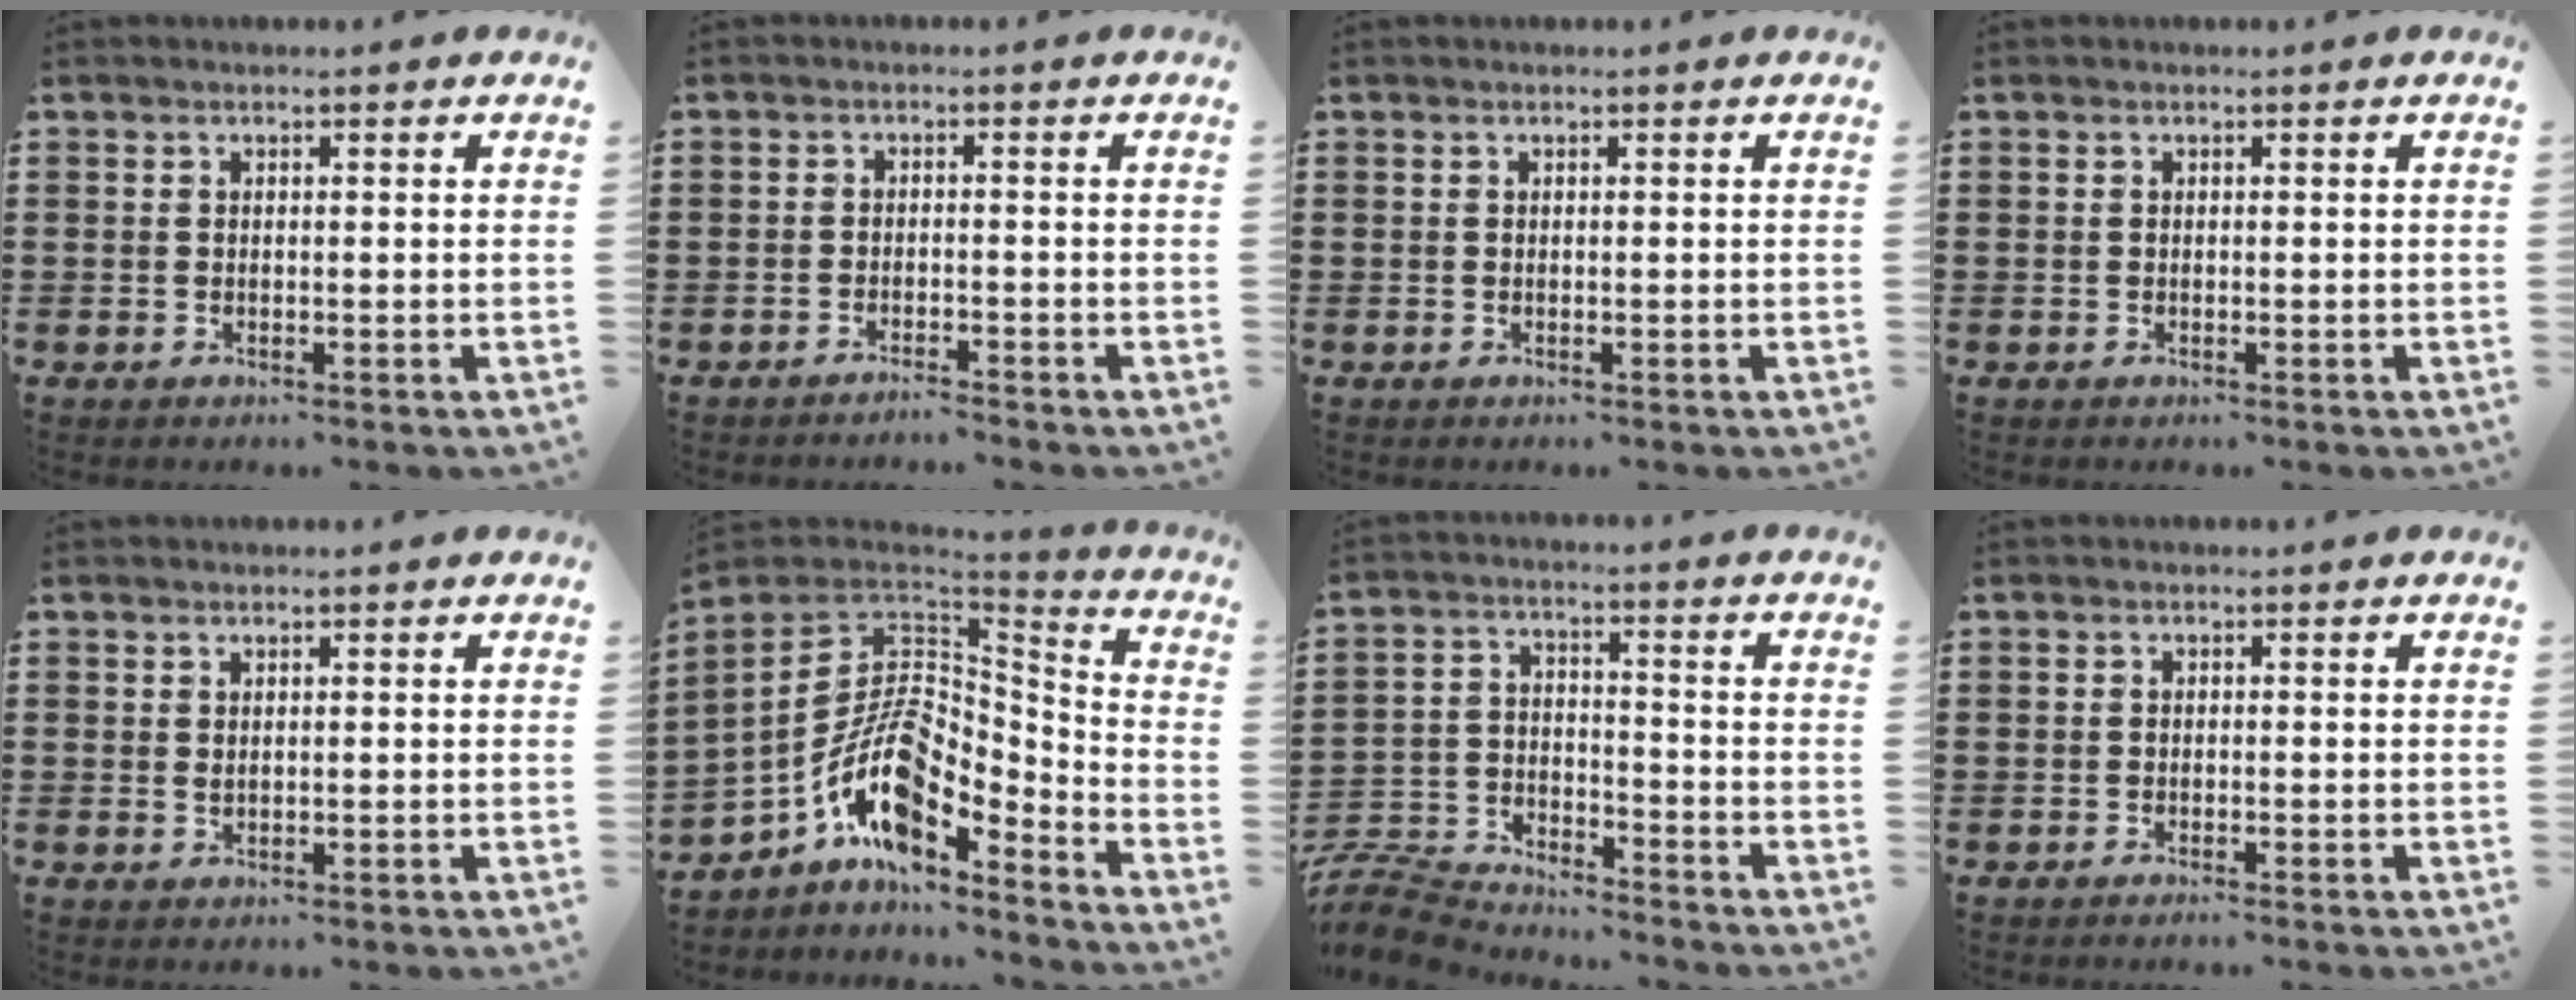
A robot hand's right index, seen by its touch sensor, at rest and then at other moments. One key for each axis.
{"total": 1.5, "fx": -1.5, "fy": 0.0, "fz": 0.1, "tx": -0.005, "ty": 0.004, "tz": -0.031}
{"total": 0.0}
{"total": 0.0}
{"total": 1.1, "fx": 0.9, "fy": 0.3, "fz": 0.7, "tx": -0.014, "ty": 0.002, "tz": 0.016}
{"total": 12.8, "fx": -4.3, "fy": 7.4, "fz": 9.6, "tx": -0.219, "ty": 0.003, "tz": -0.088}
{"total": 7.8, "fx": -7.5, "fy": 1.6, "fz": 1.0, "tx": -0.039, "ty": 0.013, "tz": -0.155}
{"total": 0.6, "fx": -0.6, "fy": -0.1, "fz": 0.2, "tx": -0.004, "ty": -0.001, "tz": -0.012}